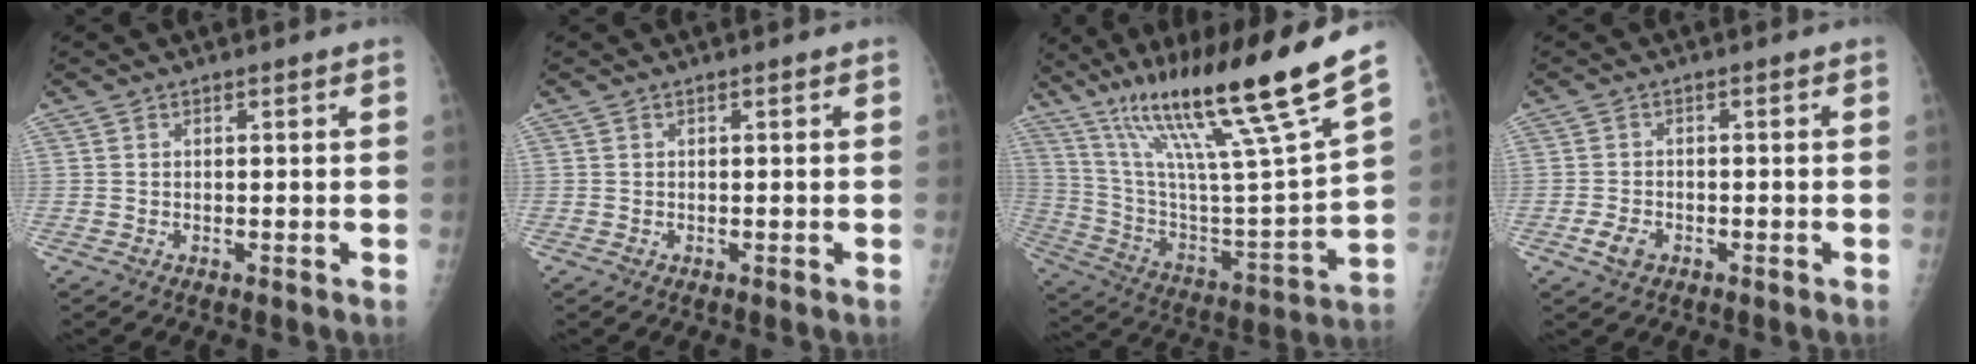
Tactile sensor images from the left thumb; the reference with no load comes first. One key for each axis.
{"total": 0.0}
{"total": 27.4, "fx": 18.5, "fy": 1.2, "fz": 20.2, "tx": -0.323, "ty": -0.064, "tz": 0.325}
{"total": 3.2, "fx": -1.6, "fy": 2.1, "fz": 1.9, "tx": -0.034, "ty": 0.004, "tz": -0.027}